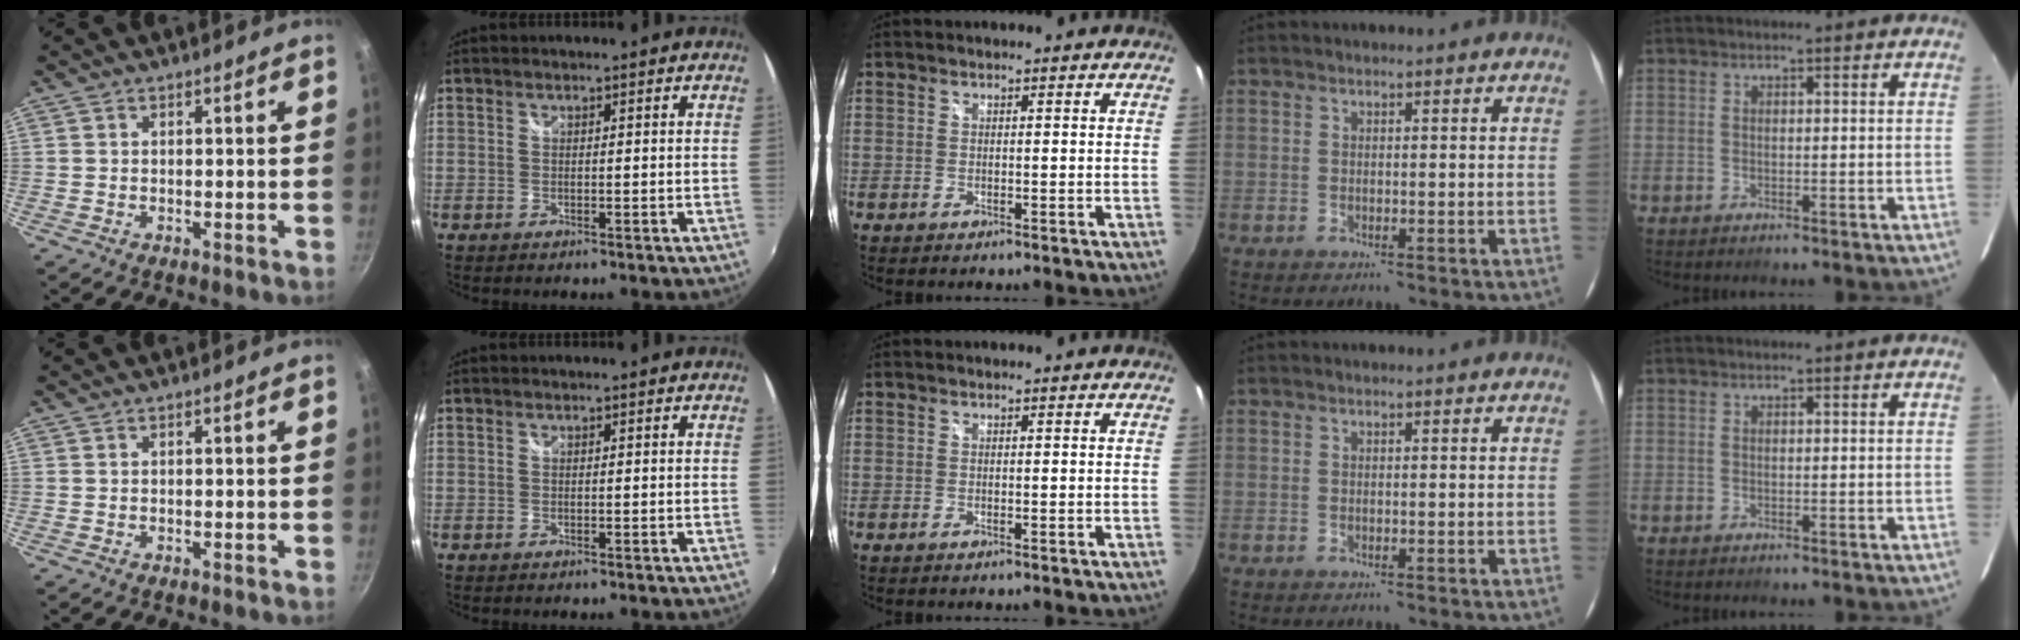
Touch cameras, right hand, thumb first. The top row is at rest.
{}